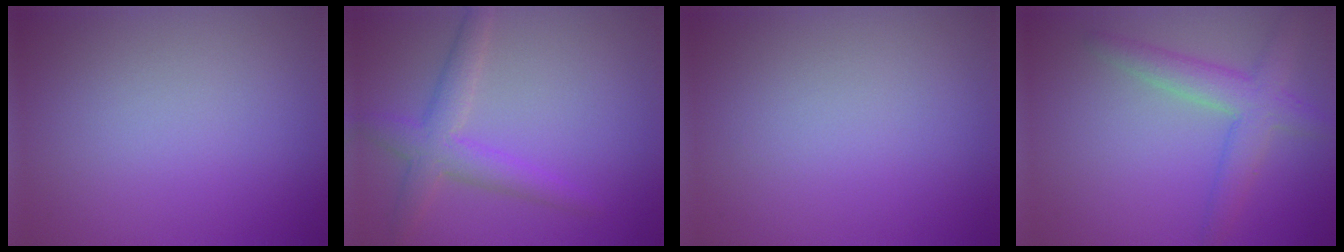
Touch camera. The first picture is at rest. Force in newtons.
{"total": 3.7, "press": 3.7, "slide": 0.2}
{"total": 0.0}
{"total": 3.8, "press": 3.8, "slide": 0.2}